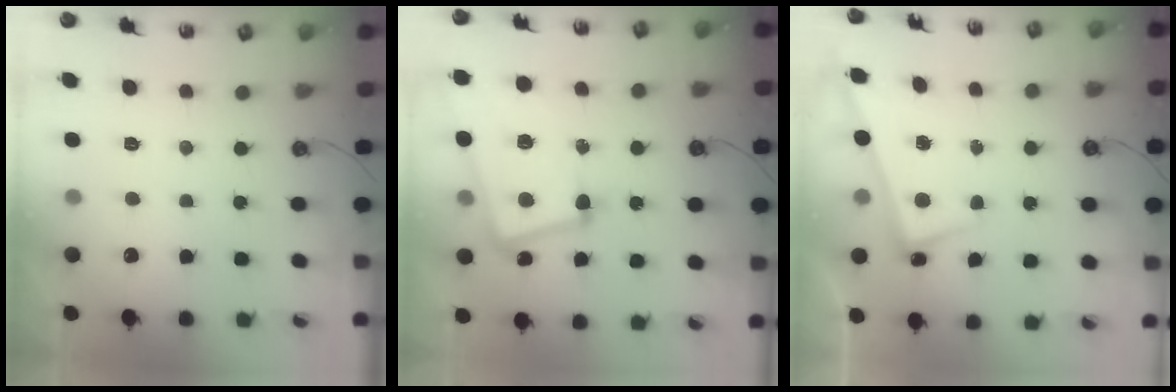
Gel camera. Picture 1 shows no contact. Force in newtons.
{"total": 11.9, "press": 11.7, "slide": 2.4}
{"total": 2.6, "press": 2.5, "slide": 0.7}